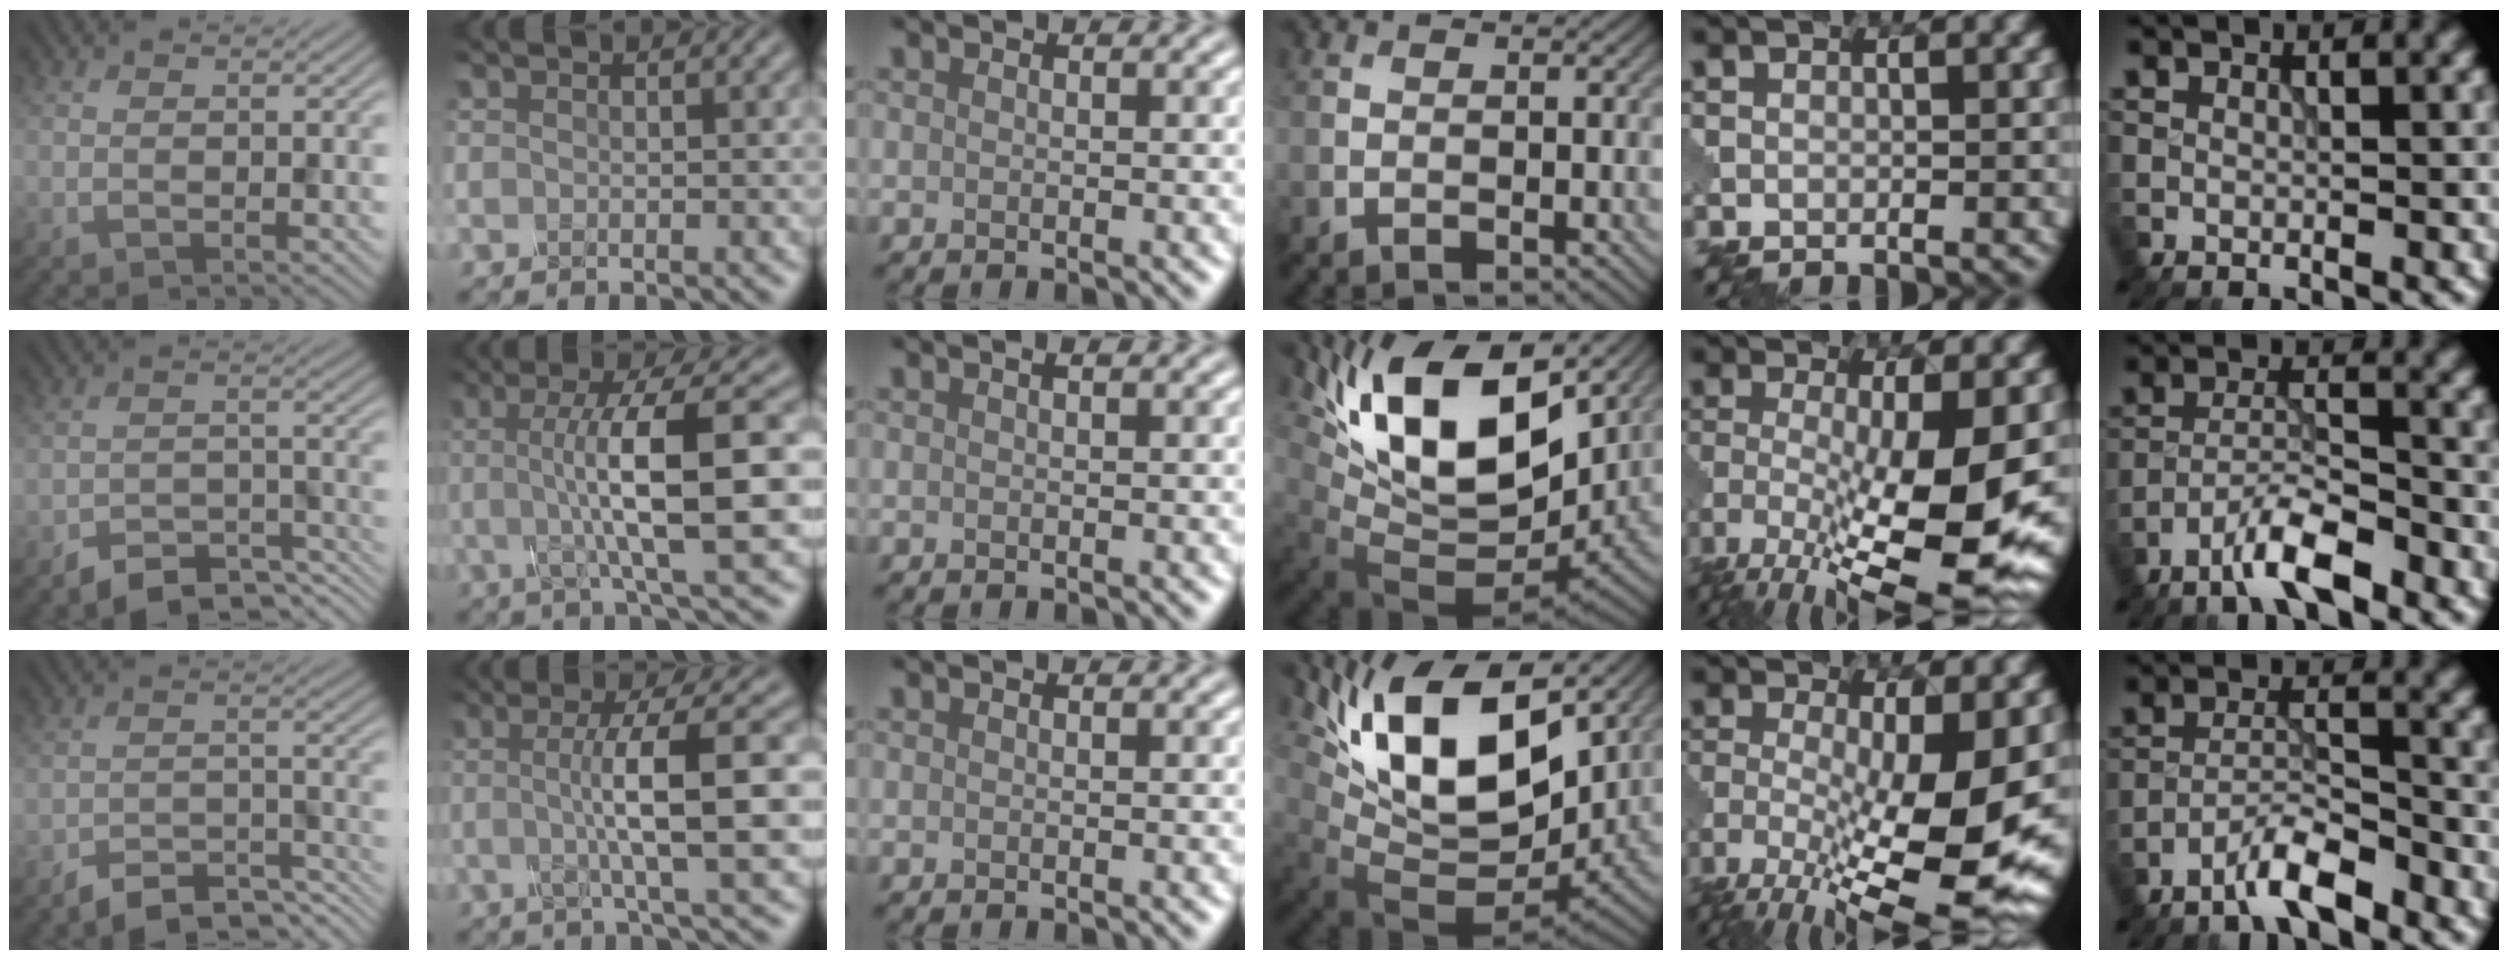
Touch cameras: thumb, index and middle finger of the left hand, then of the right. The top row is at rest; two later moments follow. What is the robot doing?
{"motion": "disassemble", "object": "glue stick"}